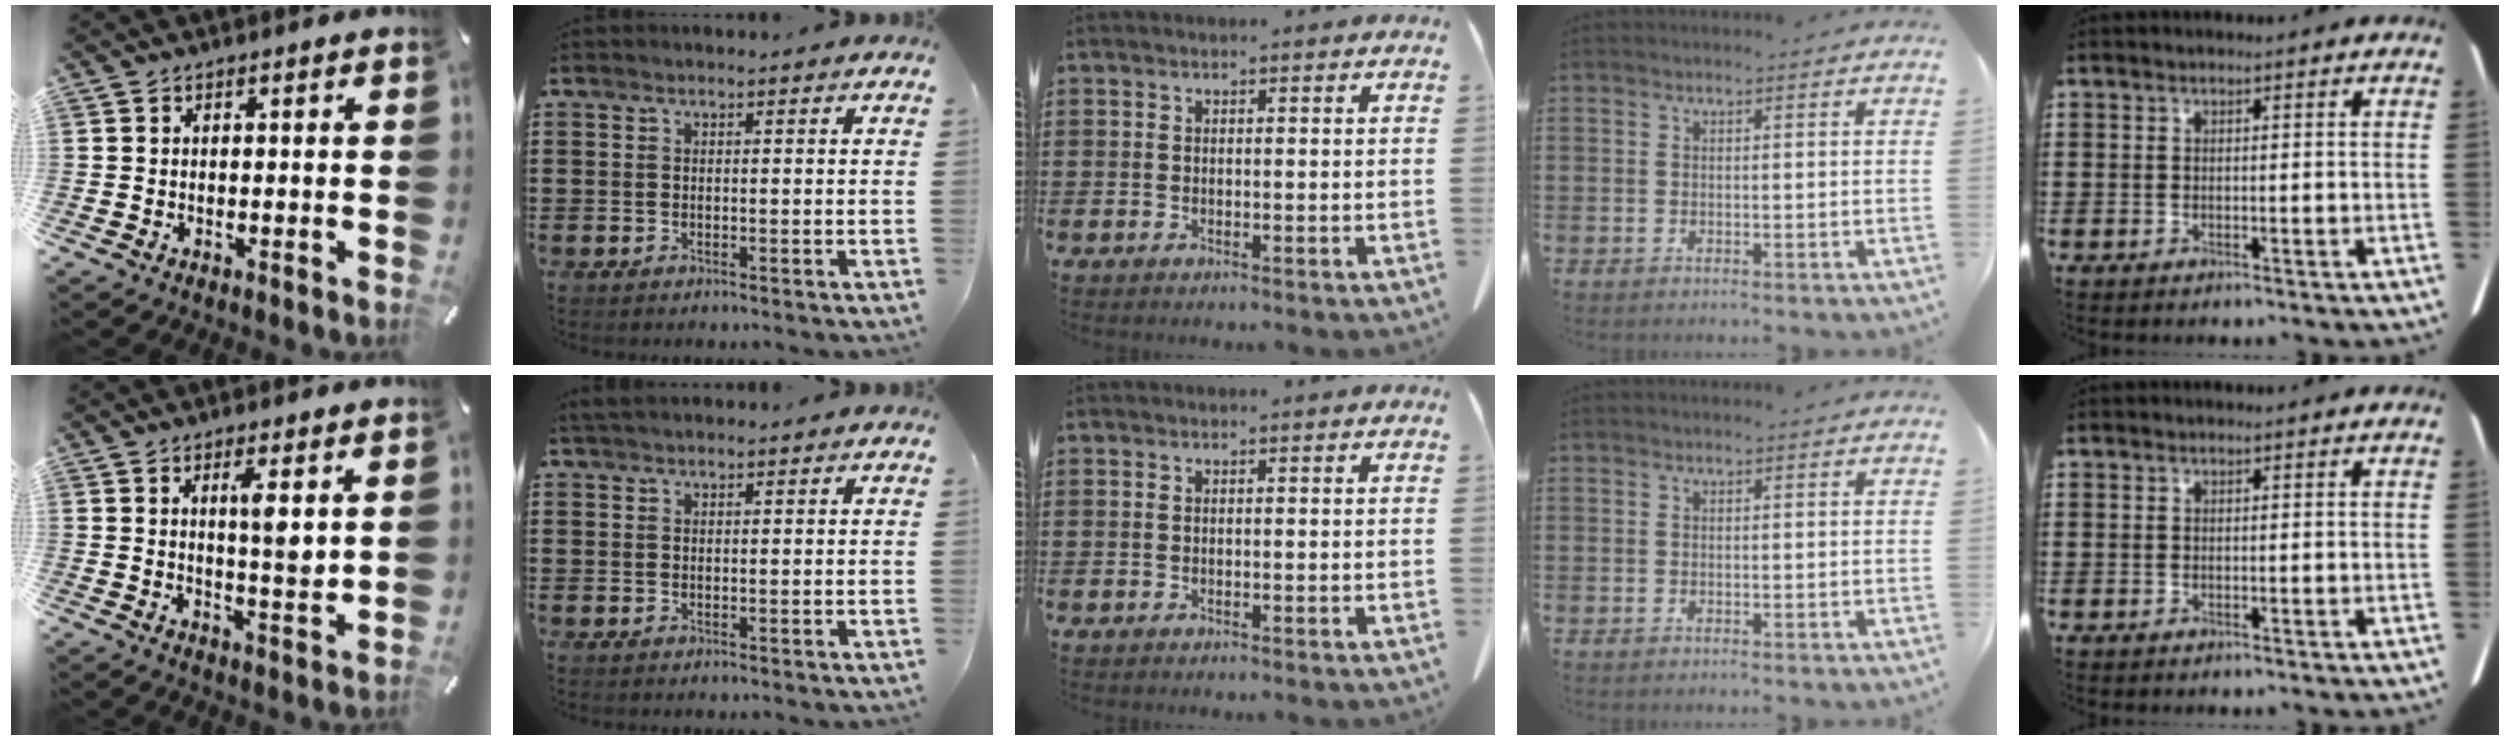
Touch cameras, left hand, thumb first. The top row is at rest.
{"thumb": {"total": 6.3, "force": [2.4, 1.2, 5.6], "torque": [-0.083, -0.019, 0.031]}, "index": {"total": 1.2, "force": [1.1, 0.3, 0.5], "torque": [-0.011, 0.002, 0.021]}}